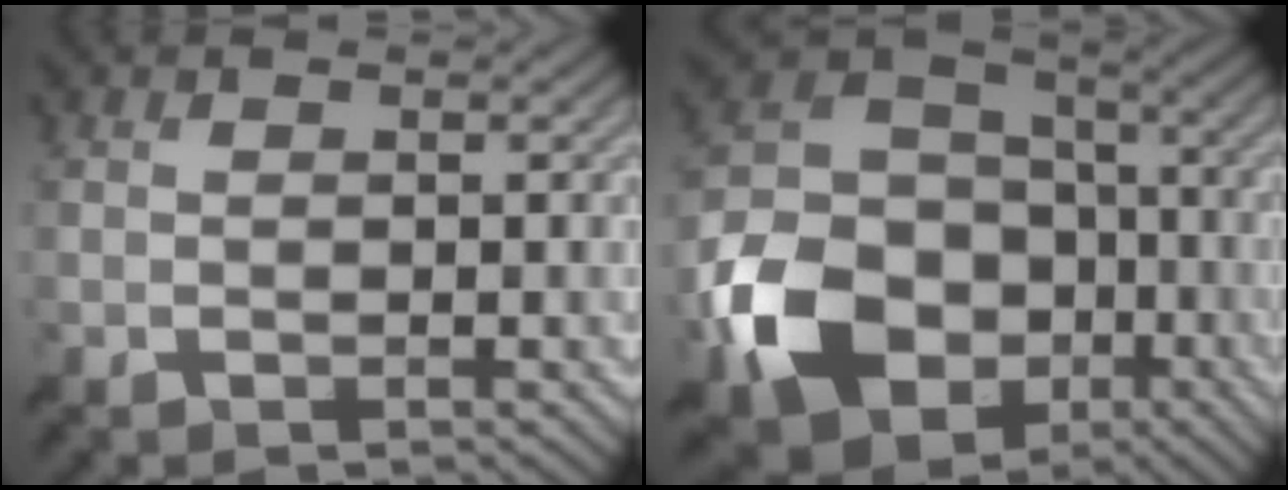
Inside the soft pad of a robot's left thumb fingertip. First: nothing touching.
{"total": 16.6, "force": [-6.9, 12.4, 8.7], "torque": [-0.211, -0.038, -0.130]}